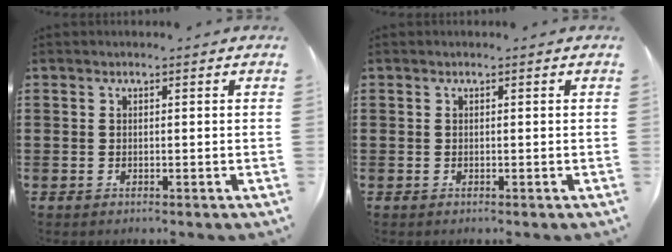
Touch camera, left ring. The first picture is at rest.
{"total": 0.0}